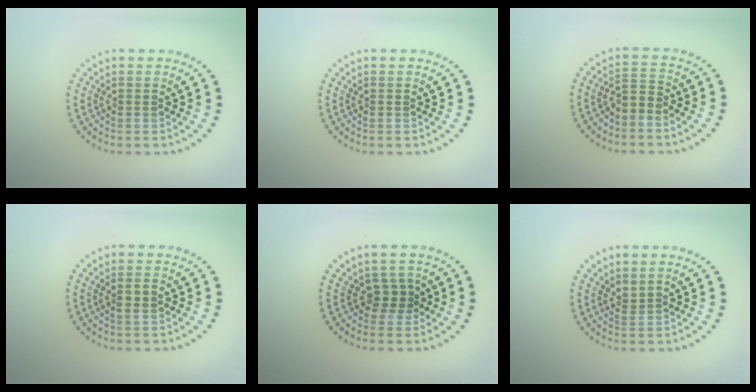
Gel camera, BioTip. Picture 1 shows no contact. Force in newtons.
{"total": 0.0}
{"total": 2.0, "press": 1.5, "slide": 1.3}
{"total": 1.2, "press": 1.1, "slide": 0.5}
{"total": 1.7, "press": 1.4, "slide": 1.1}
{"total": 0.5, "press": 0.2, "slide": 0.5}